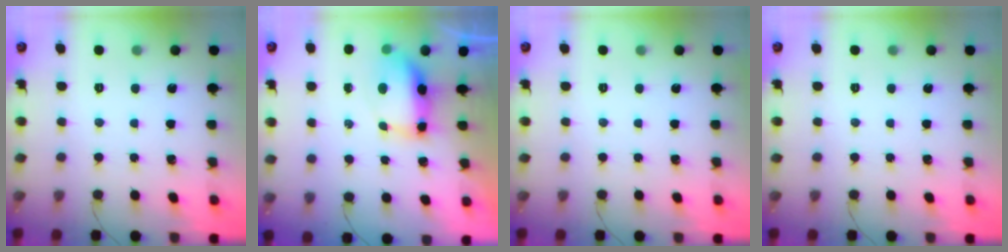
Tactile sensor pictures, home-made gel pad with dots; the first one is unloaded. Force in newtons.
{"total": 7.5, "press": 7.4, "slide": 1.4}
{"total": 0.0}
{"total": 0.0}